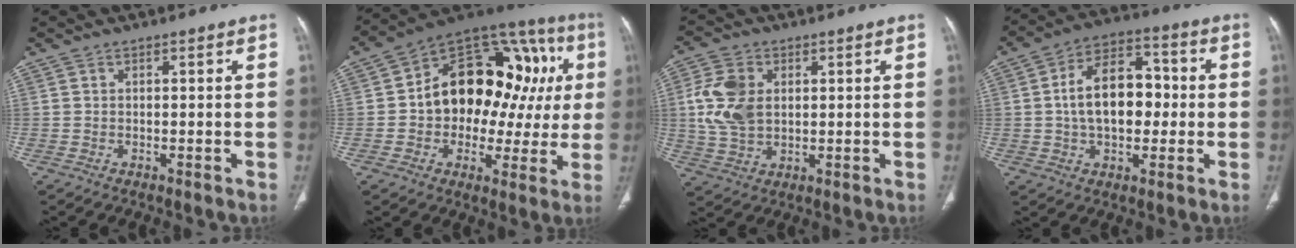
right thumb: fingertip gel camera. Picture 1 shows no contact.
{"total": 25.0, "force": [3.0, 16.2, 18.8], "torque": [-0.208, 0.047, 0.042]}
{"total": 10.0, "force": [1.5, 6.8, 7.1], "torque": [-0.143, -0.003, 0.035]}
{"total": 14.2, "force": [0.1, 8.8, 11.1], "torque": [-0.158, 0.031, -0.003]}